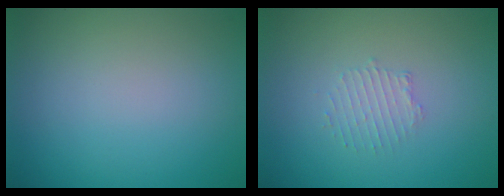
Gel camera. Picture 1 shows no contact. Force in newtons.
{"total": 1.3, "press": 0.7, "slide": 1.1}